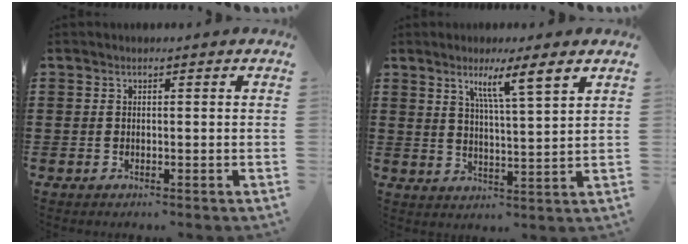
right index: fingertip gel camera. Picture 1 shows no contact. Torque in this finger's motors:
{"motor_torque": [0.71, 0.63, 0.20, 0.11]}